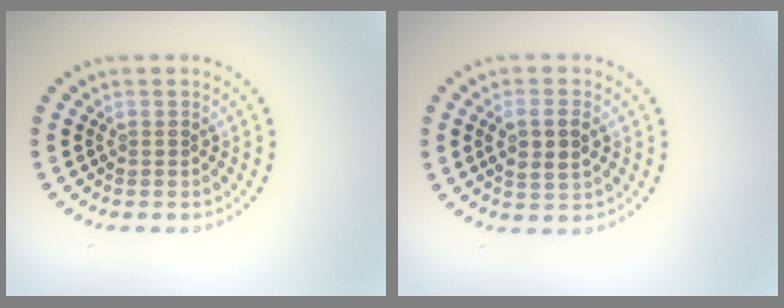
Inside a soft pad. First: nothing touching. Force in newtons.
{"total": 2.9, "press": 2.8, "slide": 0.8}